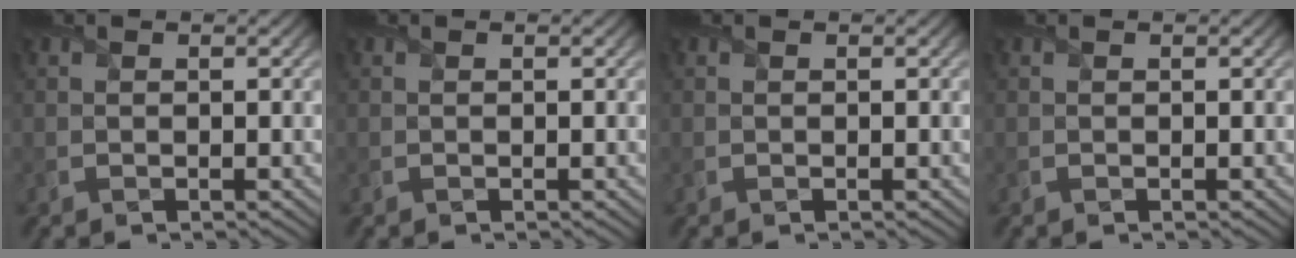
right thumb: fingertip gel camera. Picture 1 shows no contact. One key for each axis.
{"total": 0.0}
{"total": 0.0}
{"total": 0.0}